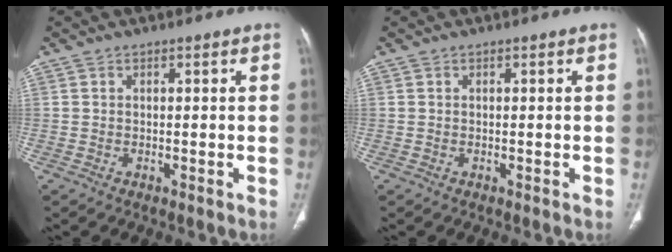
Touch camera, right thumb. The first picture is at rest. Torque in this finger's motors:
{"motor_torque": [0.00, 0.00, -0.09, -0.05, 0.04]}